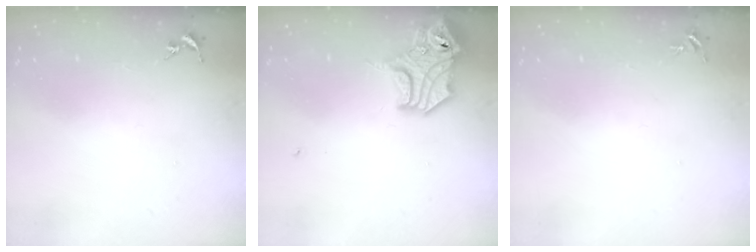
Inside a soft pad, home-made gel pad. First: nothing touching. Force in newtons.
{"total": 14.1, "press": 14.0, "slide": 1.9}
{"total": 4.4, "press": 4.4, "slide": 0.6}